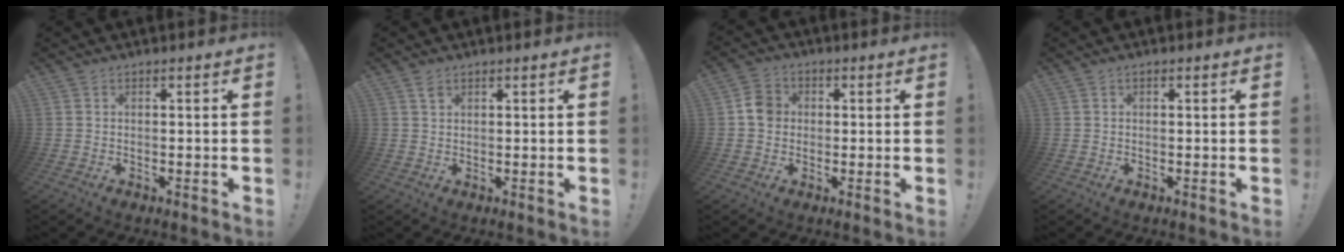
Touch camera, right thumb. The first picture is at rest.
{"total": 1.8, "force": [1.2, 1.1, 0.8], "torque": [-0.002, -0.007, 0.020]}
{"total": 5.7, "force": [0.2, 5.1, 2.6], "torque": [-0.034, 0.014, 0.007]}
{"total": 0.5, "force": [0.0, 0.4, 0.2], "torque": [-0.006, 0.003, 0.001]}